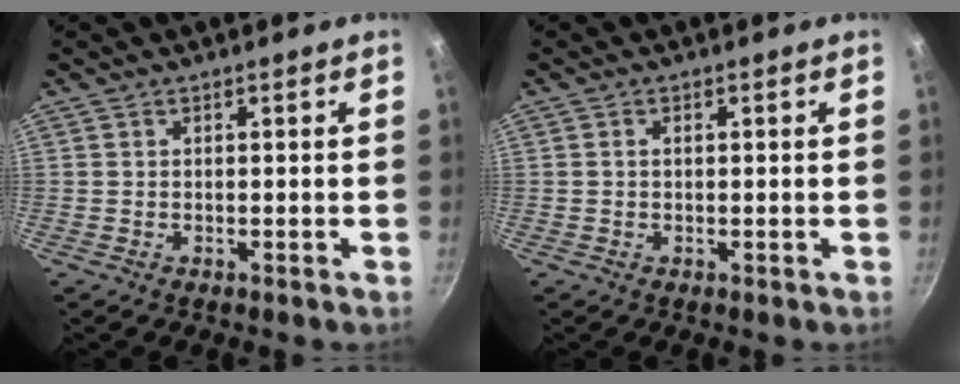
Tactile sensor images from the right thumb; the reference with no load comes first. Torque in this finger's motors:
{"motor_torque": [-0.31, 0.25, -0.07, 0.01, 0.05]}